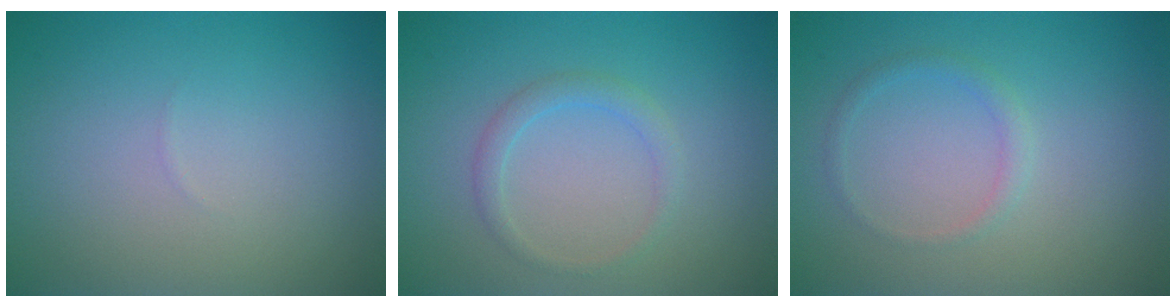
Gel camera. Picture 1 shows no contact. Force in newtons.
{"total": 1.6, "press": 1.6, "slide": 0.1}
{"total": 1.2, "press": 1.2, "slide": 0.0}